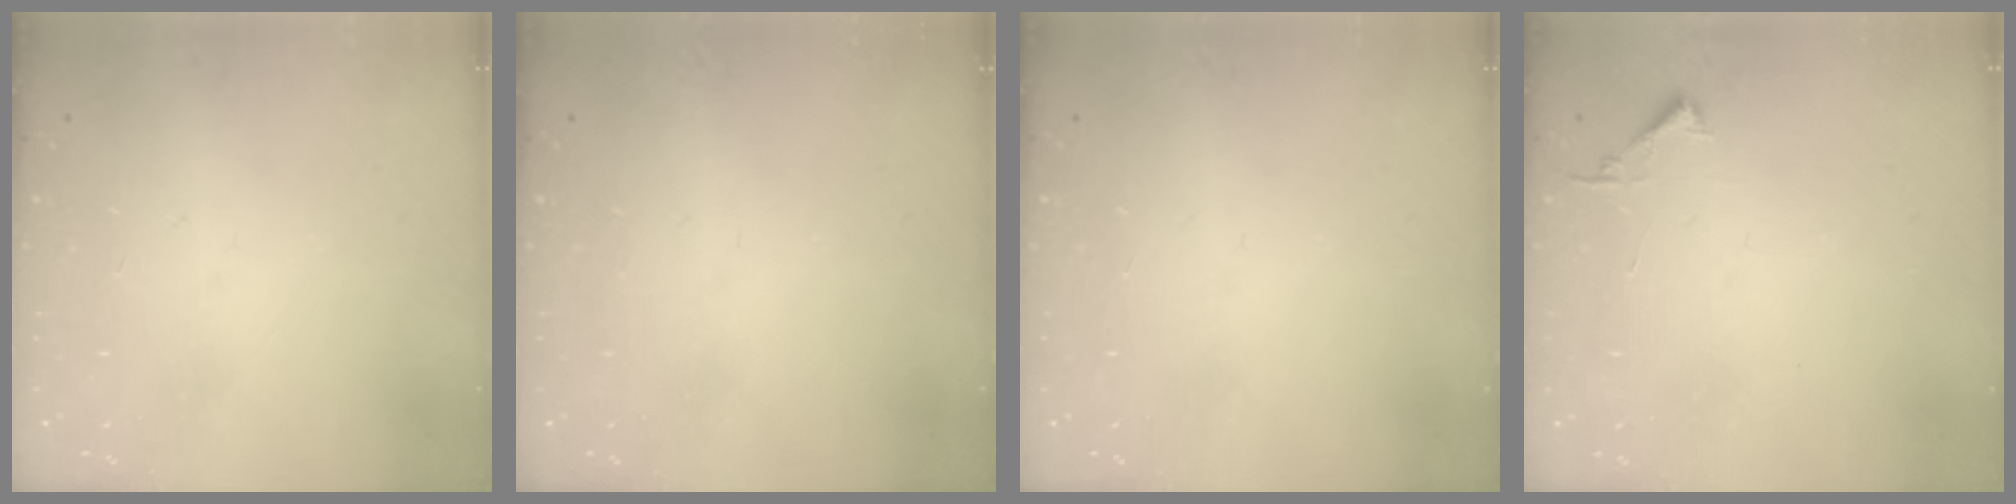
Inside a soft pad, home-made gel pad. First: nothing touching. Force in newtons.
{"total": 0.0}
{"total": 0.0}
{"total": 4.4, "press": 4.4, "slide": 0.4}